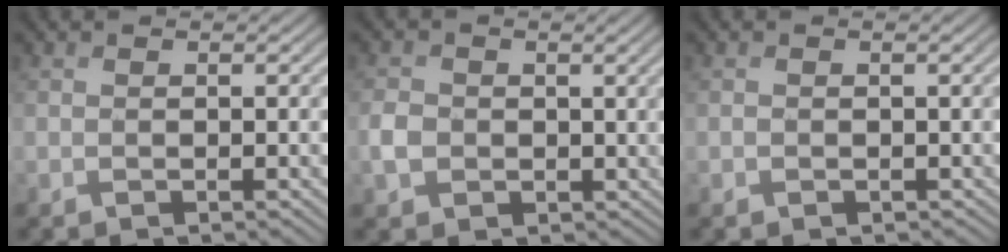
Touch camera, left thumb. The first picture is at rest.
{"total": 3.6, "force": [-0.3, 3.2, 1.7], "torque": [-0.043, -0.002, -0.010]}
{"total": 0.6, "force": [-0.2, 0.6, 0.2], "torque": [-0.001, -0.004, -0.005]}